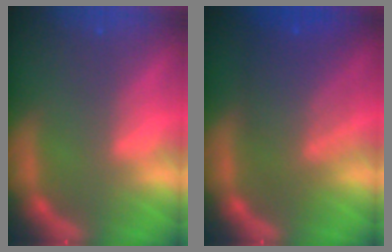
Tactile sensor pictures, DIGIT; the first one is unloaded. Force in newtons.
{"total": 7.5}